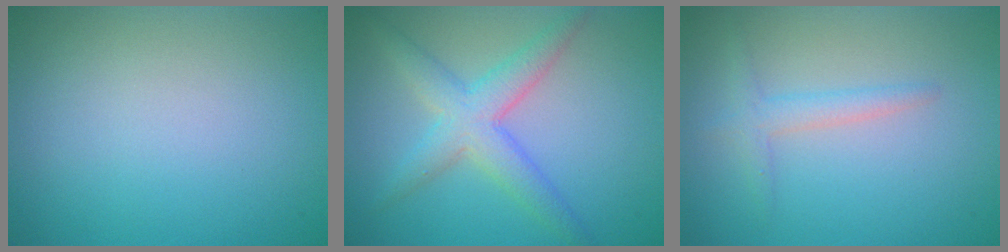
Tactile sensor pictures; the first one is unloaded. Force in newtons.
{"total": 3.0, "press": 3.0, "slide": 0.3}
{"total": 1.8, "press": 1.8, "slide": 0.1}